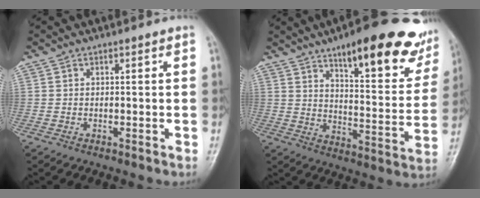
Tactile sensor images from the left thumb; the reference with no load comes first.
{"total": 24.0, "force": [15.1, 7.2, 17.2], "torque": [-0.188, -0.058, 0.209]}